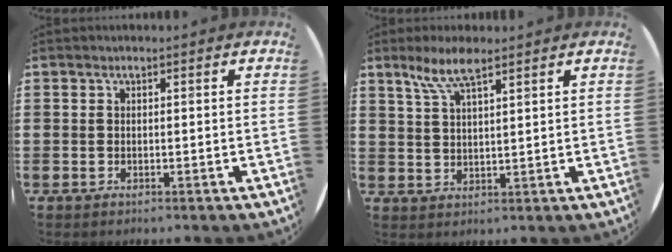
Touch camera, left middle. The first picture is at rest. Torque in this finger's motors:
{"motor_torque": [0.54, -0.40, 0.20, 0.11]}